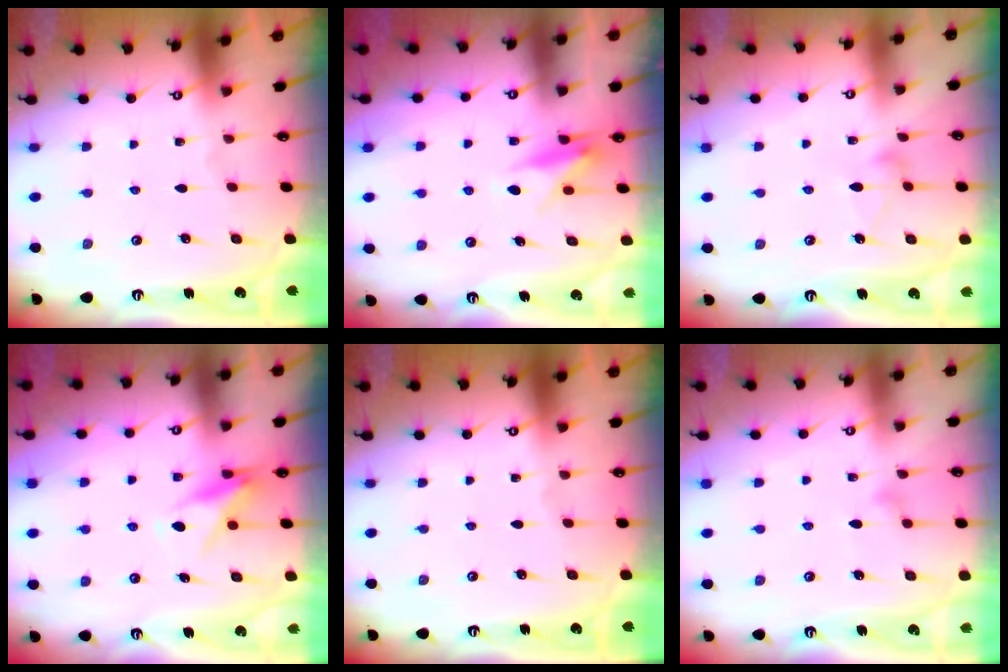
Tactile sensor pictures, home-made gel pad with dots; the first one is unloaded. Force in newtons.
{"total": 10.0, "press": 10.0, "slide": 0.7}
{"total": 6.5, "press": 6.5, "slide": 0.3}
{"total": 8.1, "press": 8.0, "slide": 0.9}
{"total": 0.0}
{"total": 8.3, "press": 8.3, "slide": 0.5}